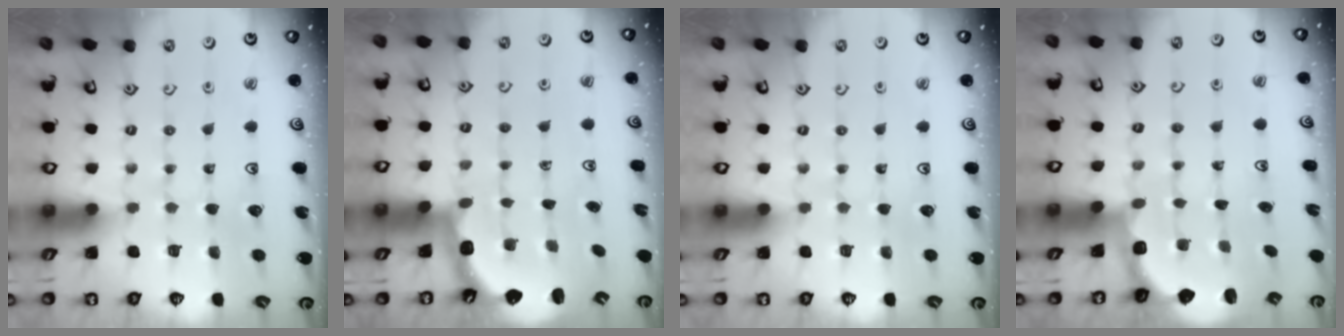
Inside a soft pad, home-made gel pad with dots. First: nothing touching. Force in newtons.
{"total": 2.8, "press": 2.2, "slide": 1.8}
{"total": 0.0}
{"total": 2.7, "press": 1.9, "slide": 1.9}